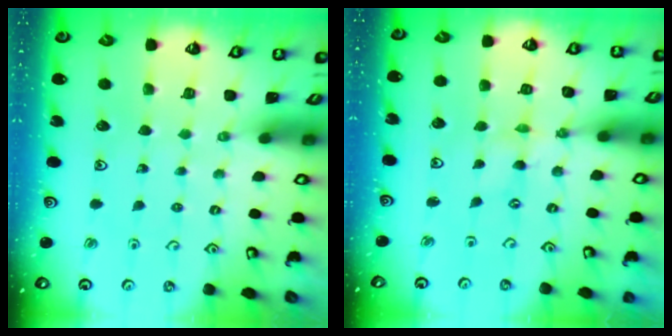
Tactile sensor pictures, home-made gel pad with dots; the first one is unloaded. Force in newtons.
{"total": 0.0}